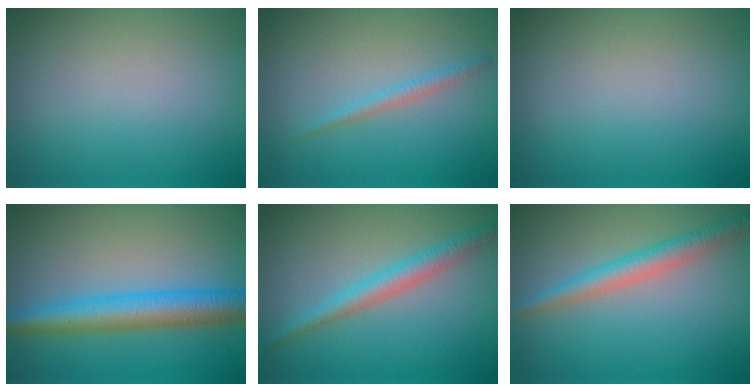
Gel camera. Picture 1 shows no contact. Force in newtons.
{"total": 1.2, "press": 1.2, "slide": 0.0}
{"total": 0.0}
{"total": 5.8, "press": 5.8, "slide": 0.2}
{"total": 2.9, "press": 2.9, "slide": 0.1}
{"total": 3.3, "press": 3.3, "slide": 0.0}